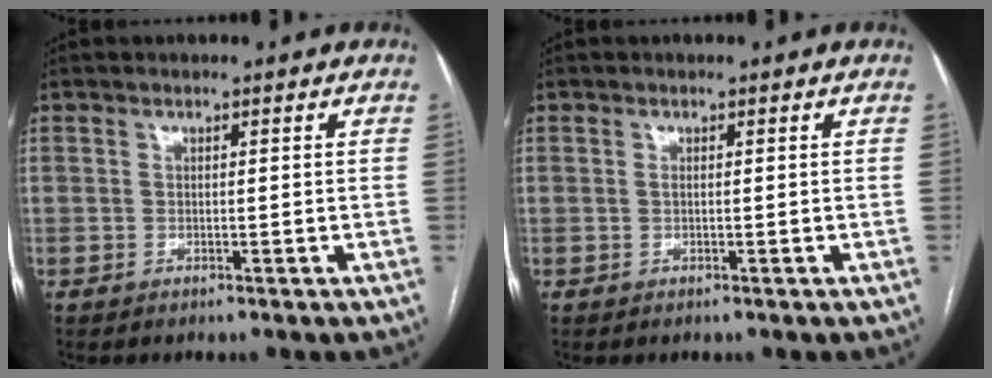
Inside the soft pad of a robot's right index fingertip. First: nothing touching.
{"total": 0.0}